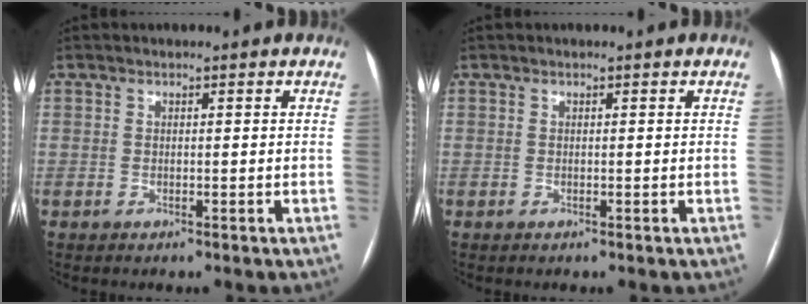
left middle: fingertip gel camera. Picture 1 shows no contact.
{"total": 0.0}